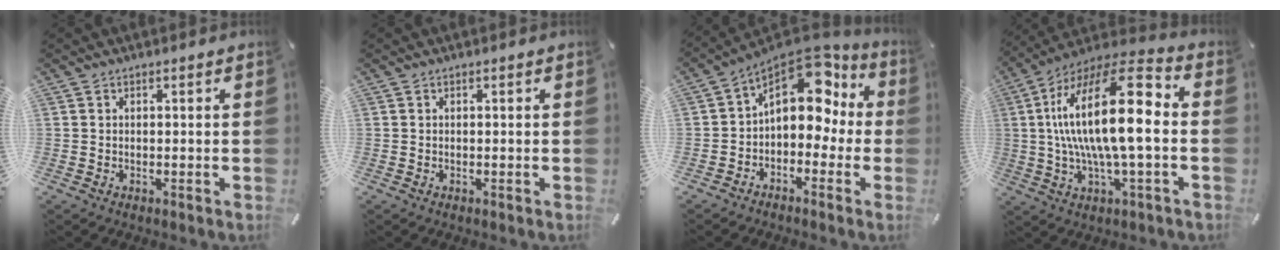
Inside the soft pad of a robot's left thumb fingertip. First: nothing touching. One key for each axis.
{"total": 0.0}
{"total": 13.2, "fx": 4.3, "fy": 8.9, "fz": 8.8, "tx": -0.129, "ty": -0.032, "tz": 0.073}
{"total": 23.7, "fx": 2.4, "fy": 8.0, "fz": 22.2, "tx": -0.435, "ty": -0.015, "tz": 0.027}